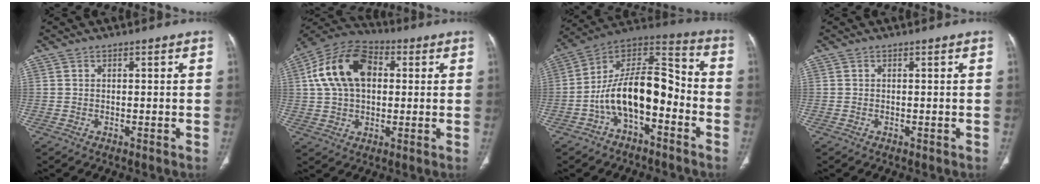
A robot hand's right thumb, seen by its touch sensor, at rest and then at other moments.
{"total": 15.8, "force": [3.0, 10.3, 11.5], "torque": [-0.201, 0.022, 0.045]}
{"total": 16.6, "force": [-5.0, 8.5, 13.4], "torque": [-0.212, 0.082, -0.088]}
{"total": 0.0}